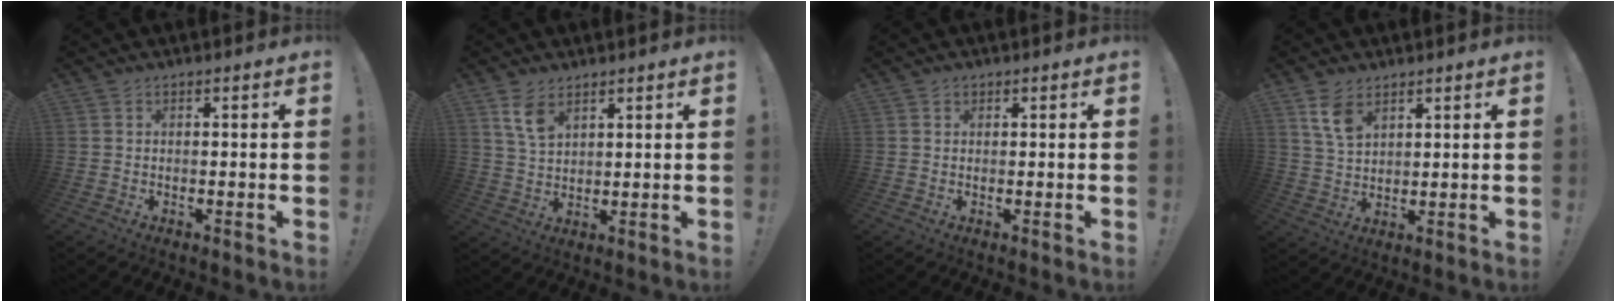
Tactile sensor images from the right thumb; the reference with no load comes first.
{"total": 6.6, "force": [4.1, 3.3, 4.1], "torque": [-0.071, -0.019, 0.076]}
{"total": 1.0, "force": [0.7, 0.7, 0.2], "torque": [-0.003, 0.001, 0.012]}
{"total": 7.1, "force": [4.2, 3.9, 4.2], "torque": [-0.075, -0.019, 0.080]}